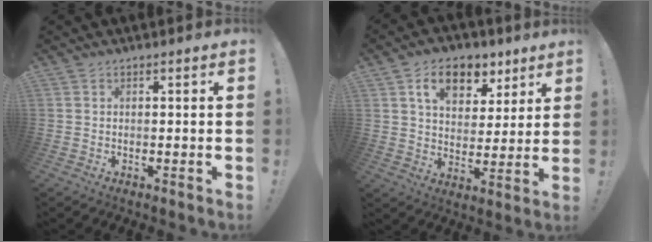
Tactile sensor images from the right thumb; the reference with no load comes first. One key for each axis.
{"total": 12.3, "fx": 6.7, "fy": 8.1, "fz": 6.5, "tx": -0.089, "ty": -0.025, "tz": 0.122}